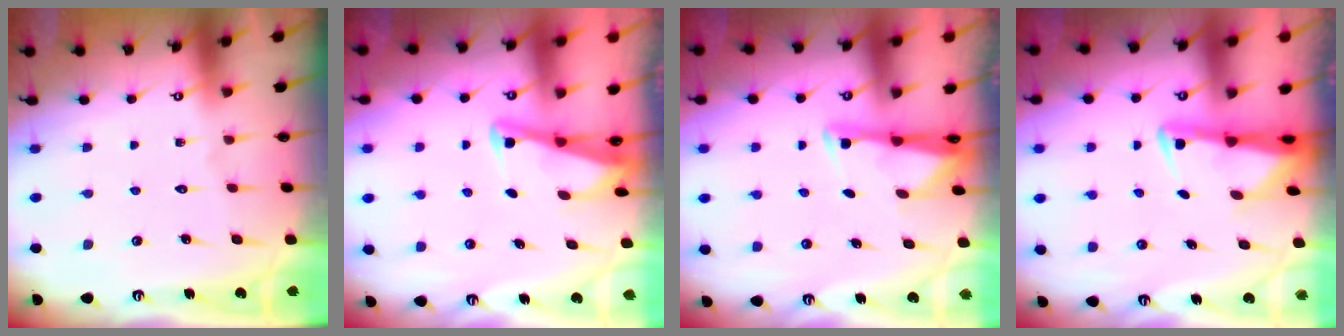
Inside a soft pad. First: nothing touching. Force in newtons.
{"total": 2.7, "press": 2.6, "slide": 0.4}
{"total": 2.9, "press": 2.9, "slide": 0.5}
{"total": 3.0, "press": 3.0, "slide": 0.6}